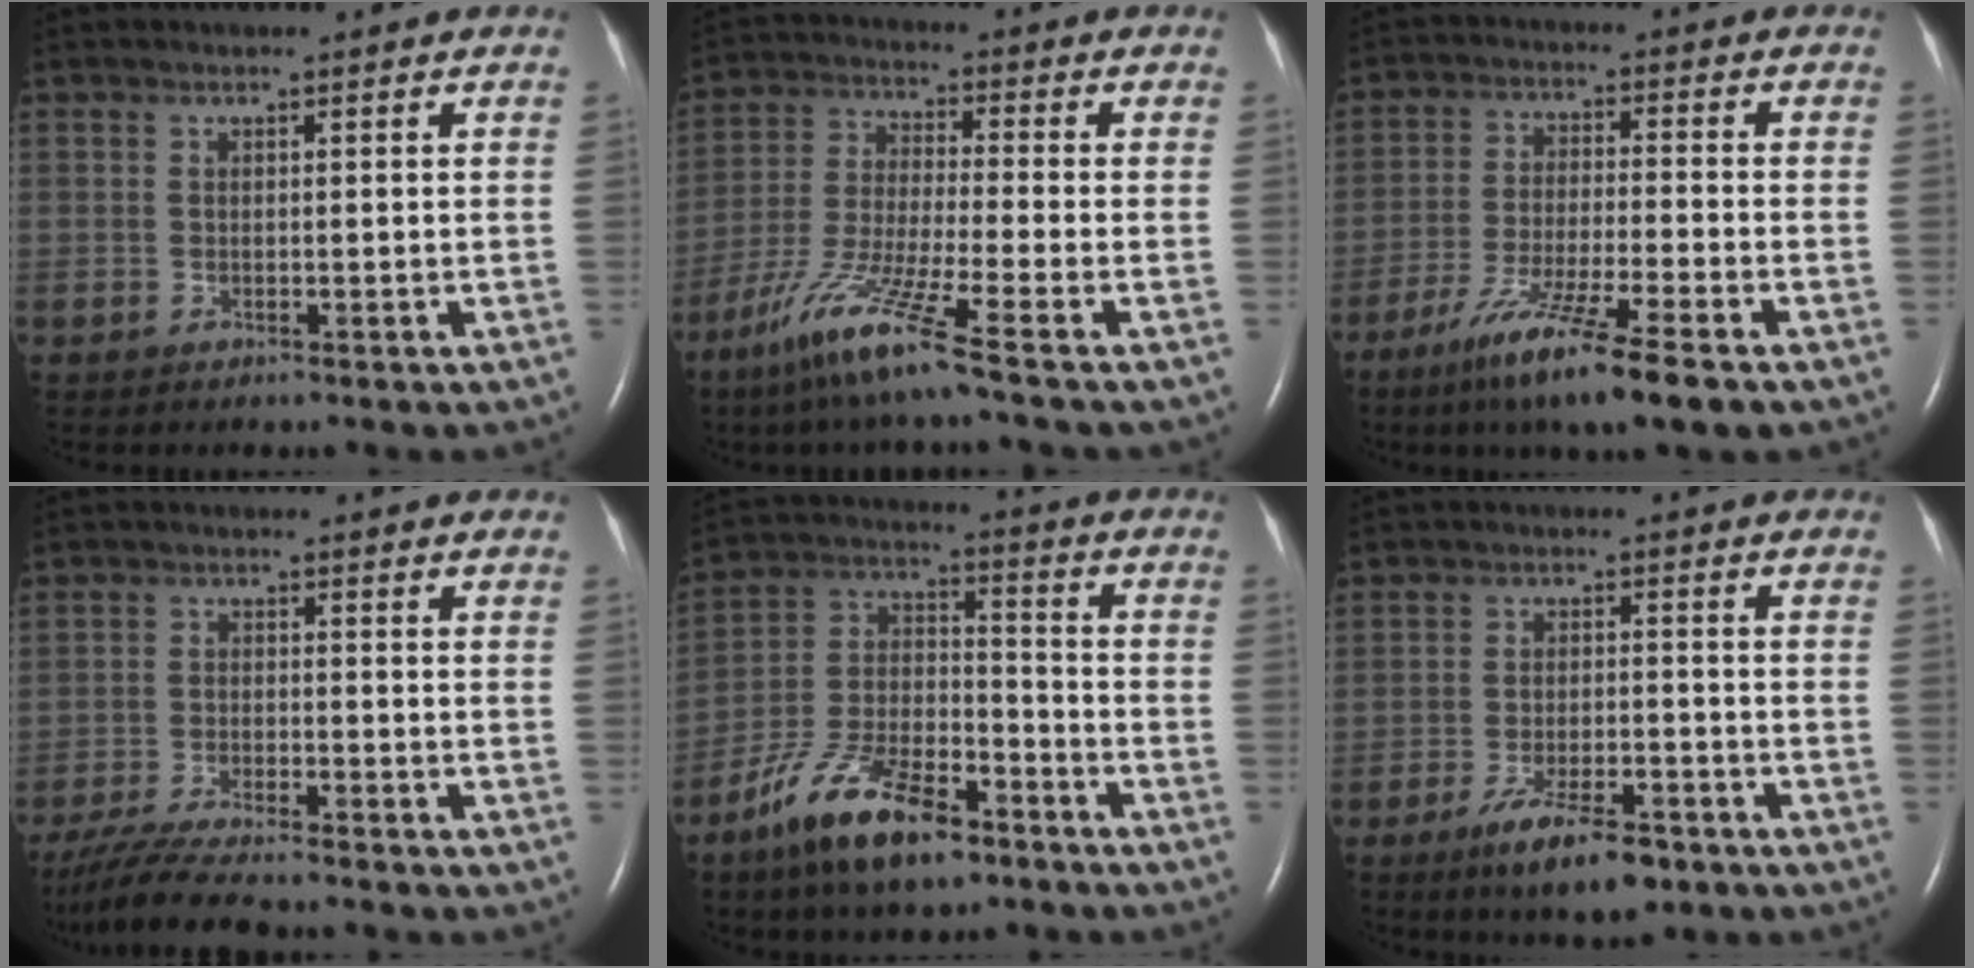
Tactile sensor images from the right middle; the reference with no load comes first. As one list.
[{"total": 11.0, "force": [-7.0, -1.3, 8.4], "torque": [-0.175, -0.040, -0.137]}, {"total": 12.0, "force": [-7.6, -0.1, 9.2], "torque": [-0.176, -0.038, -0.133]}, {"total": 9.3, "force": [-8.1, 0.3, 4.5], "torque": [-0.082, -0.028, -0.137]}, {"total": 11.1, "force": [-7.3, -1.2, 8.4], "torque": [-0.176, -0.040, -0.142]}, {"total": 8.5, "force": [-5.7, 2.1, 6.0], "torque": [-0.107, -0.010, -0.092]}]